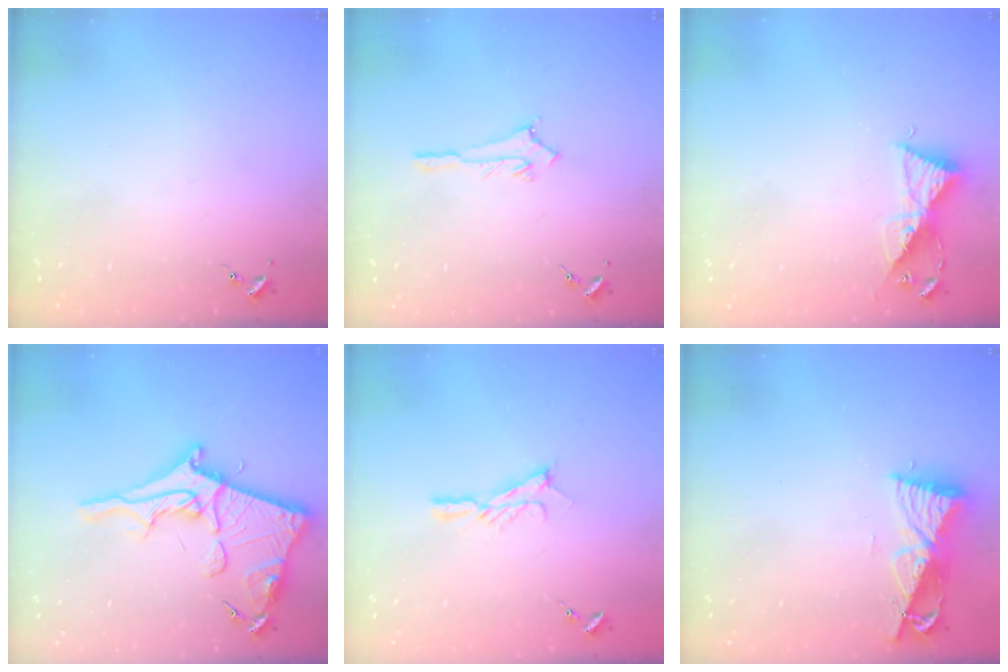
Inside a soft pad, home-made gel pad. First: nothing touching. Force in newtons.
{"total": 2.9, "press": 2.8, "slide": 0.4}
{"total": 8.8, "press": 8.7, "slide": 0.5}
{"total": 19.1, "press": 19.1, "slide": 1.4}
{"total": 8.3, "press": 8.3, "slide": 0.6}
{"total": 8.5, "press": 8.4, "slide": 1.0}